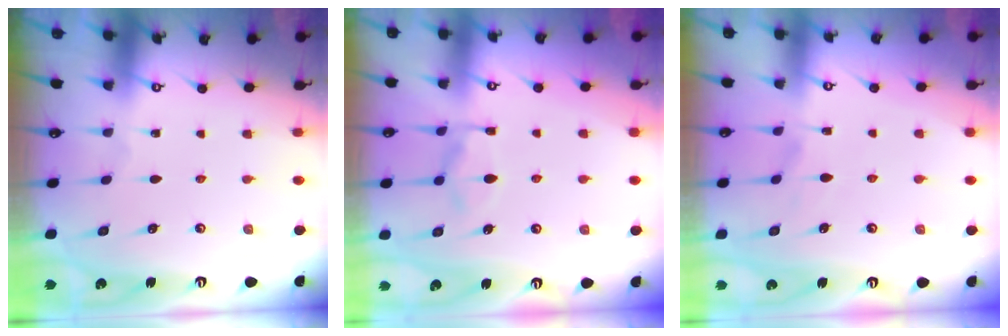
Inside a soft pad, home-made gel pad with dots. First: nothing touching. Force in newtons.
{"total": 6.1, "press": 5.9, "slide": 1.3}
{"total": 1.8, "press": 1.4, "slide": 1.1}